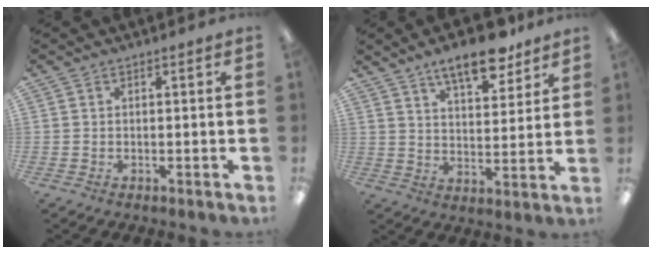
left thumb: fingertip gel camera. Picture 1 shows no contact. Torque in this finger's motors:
{"motor_torque": [0.27, 0.25, -0.07, -0.12, 0.10]}